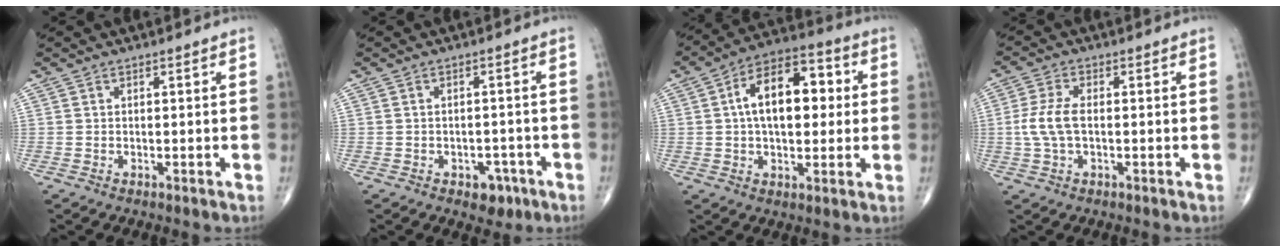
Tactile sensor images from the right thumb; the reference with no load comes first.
{"total": 4.1, "force": [-2.1, 2.8, 2.1], "torque": [-0.008, 0.013, -0.023]}
{"total": 15.8, "force": [2.2, 8.8, 12.9], "torque": [-0.187, 0.026, 0.029]}
{"total": 5.8, "force": [-0.3, 2.8, 5.0], "torque": [-0.124, 0.010, -0.008]}